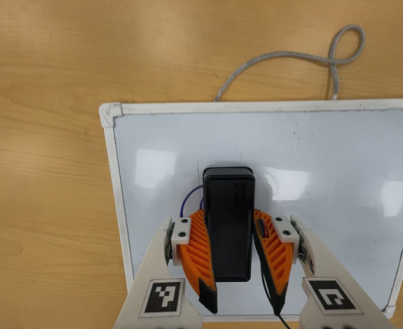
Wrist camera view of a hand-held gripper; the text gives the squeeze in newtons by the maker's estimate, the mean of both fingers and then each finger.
{"total": 10.5, "left": 9.8, "right": 11.3}